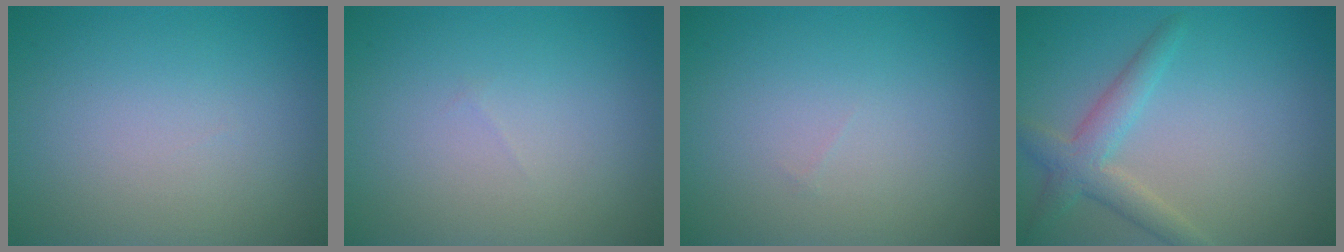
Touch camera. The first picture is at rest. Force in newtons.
{"total": 0.0}
{"total": 0.0}
{"total": 3.1, "press": 3.1, "slide": 0.1}